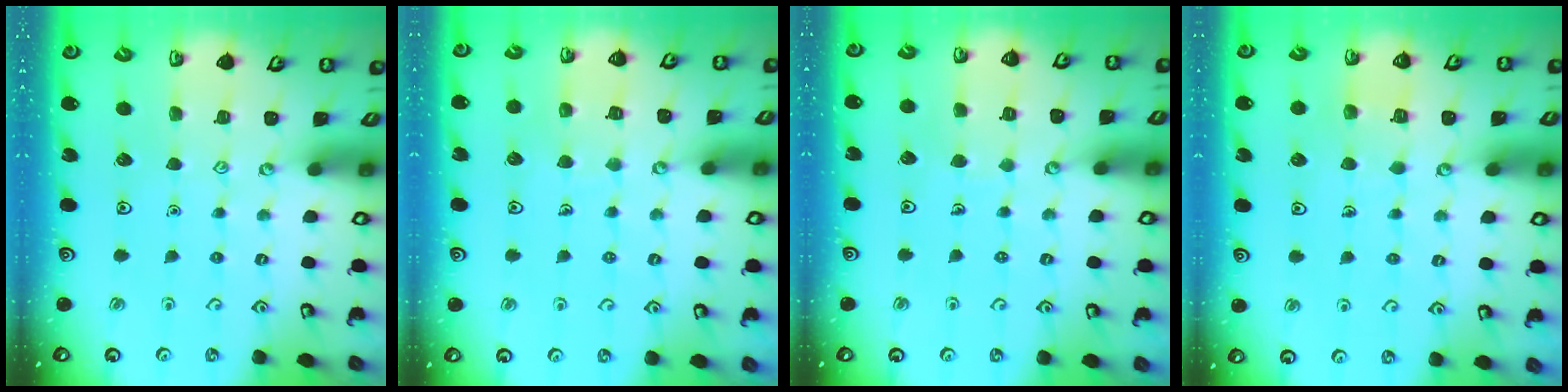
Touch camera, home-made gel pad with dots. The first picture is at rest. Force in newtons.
{"total": 6.8, "press": 6.7, "slide": 0.5}
{"total": 2.3, "press": 2.3, "slide": 0.1}
{"total": 4.8, "press": 4.8, "slide": 0.5}